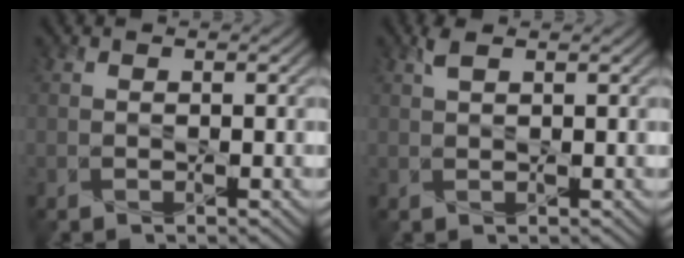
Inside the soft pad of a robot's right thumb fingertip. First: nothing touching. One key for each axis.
{"total": 1.4, "fx": 0.9, "fy": 0.2, "fz": 1.0, "tx": -0.028, "ty": 0.006, "tz": 0.018}